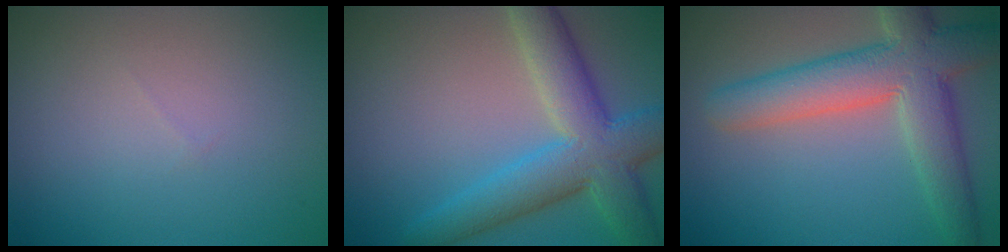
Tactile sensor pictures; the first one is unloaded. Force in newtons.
{"total": 7.6, "press": 7.6, "slide": 0.3}
{"total": 7.6, "press": 7.6, "slide": 0.6}